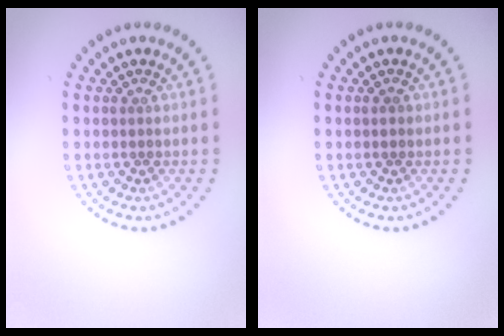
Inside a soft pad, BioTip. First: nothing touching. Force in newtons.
{"total": 0.8, "press": 0.8, "slide": 0.1}